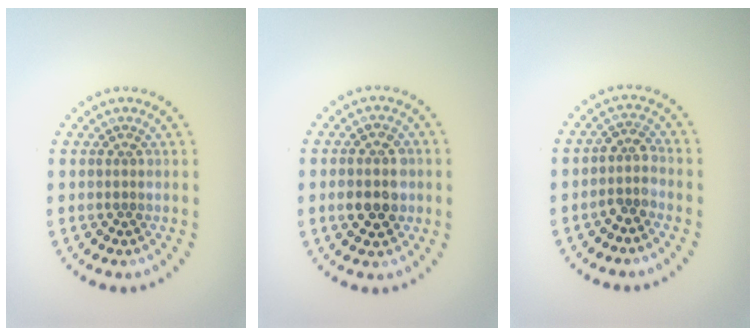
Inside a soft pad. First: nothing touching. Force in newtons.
{"total": 3.7, "press": 3.7, "slide": 0.3}
{"total": 2.0, "press": 1.6, "slide": 1.2}